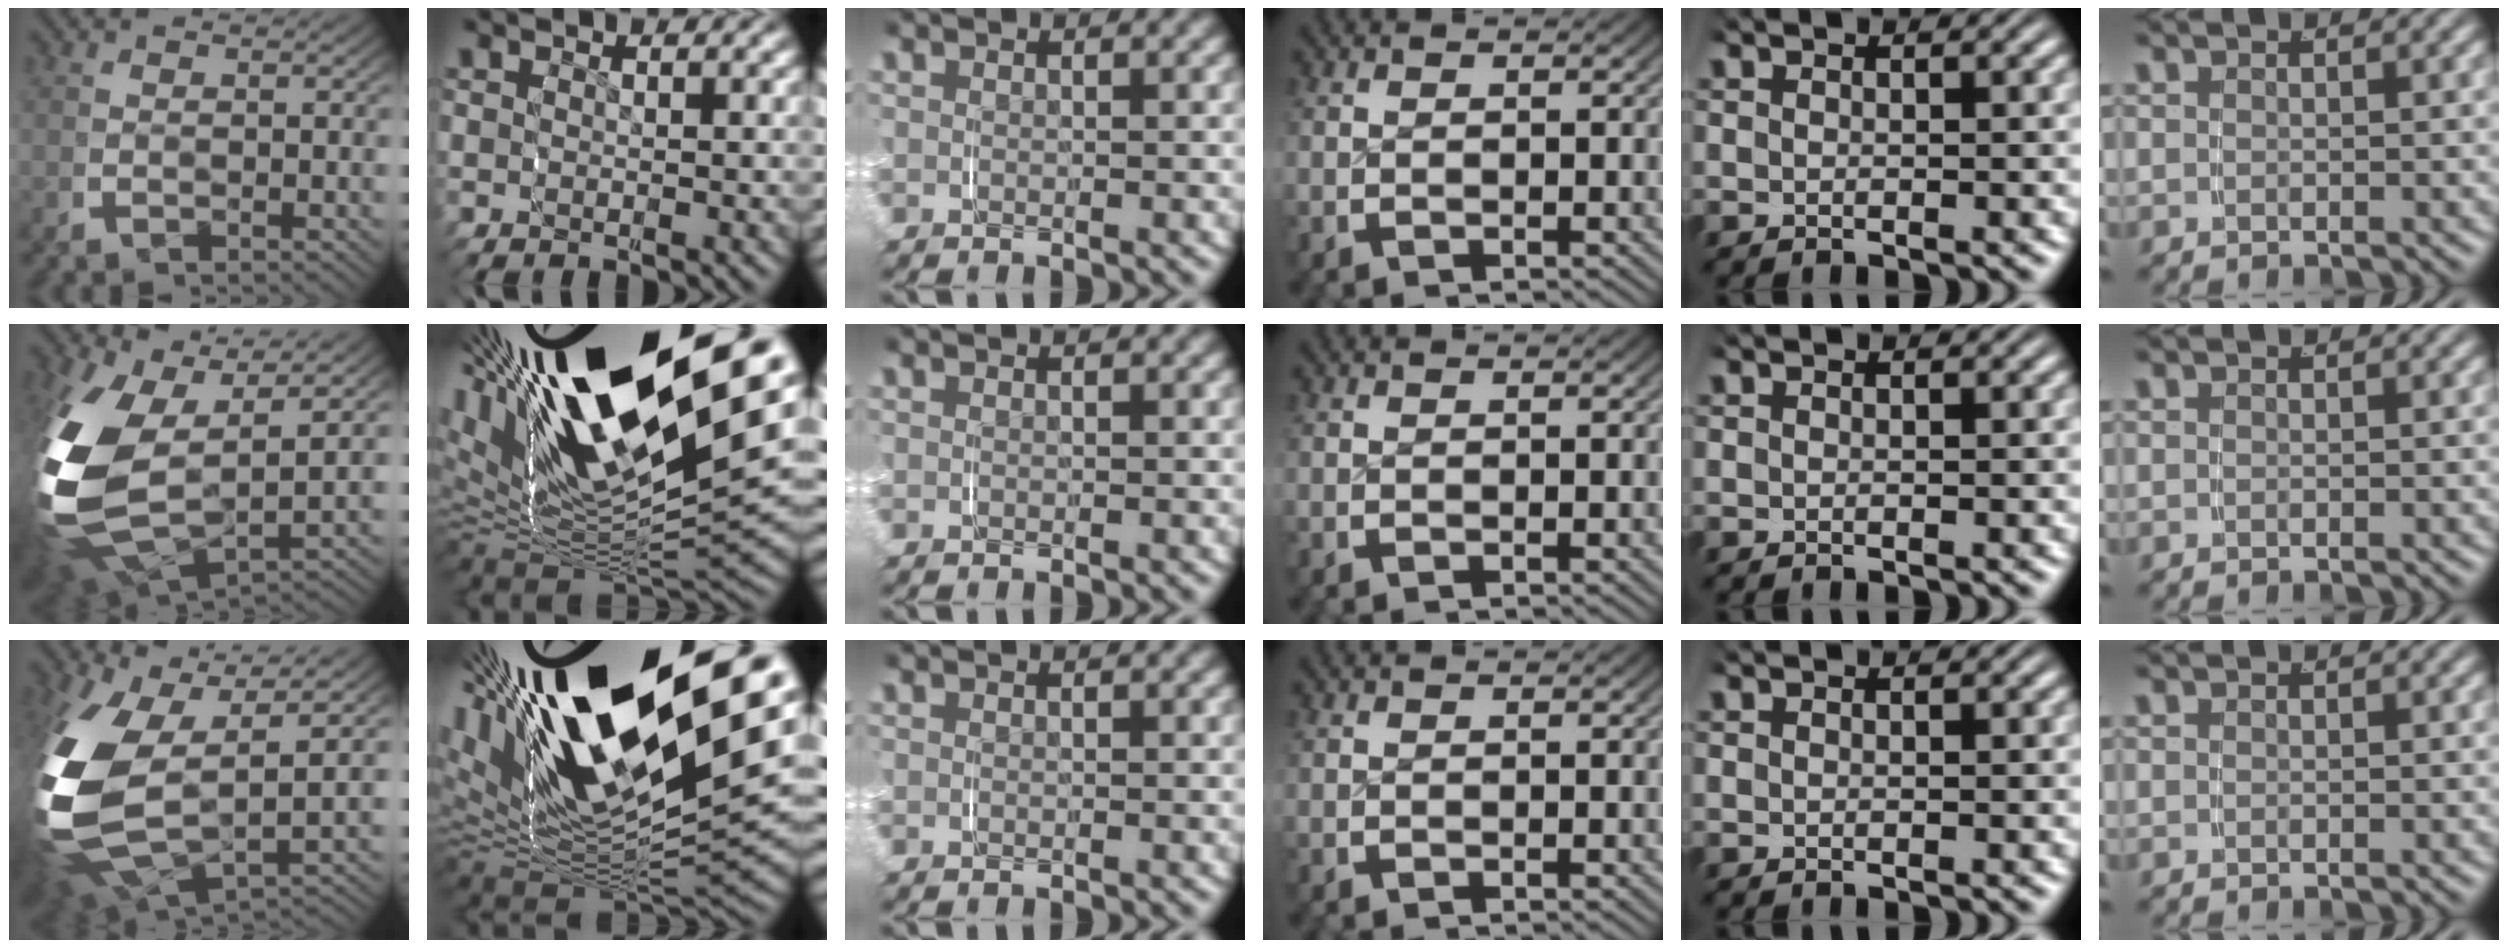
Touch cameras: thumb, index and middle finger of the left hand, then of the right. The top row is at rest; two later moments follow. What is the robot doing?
{"motion": "grasp_and_lifting", "object": "knife"}